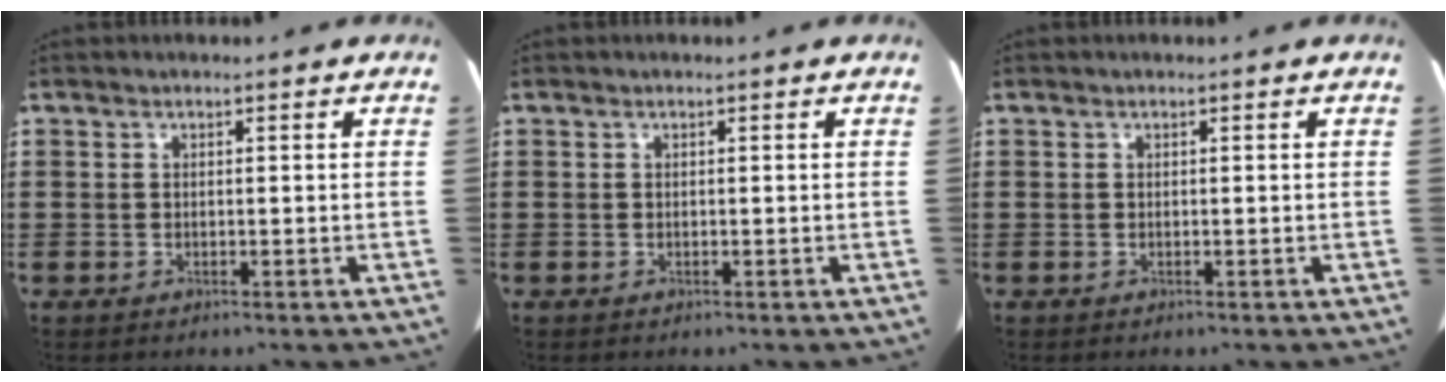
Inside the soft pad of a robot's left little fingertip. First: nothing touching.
{"total": 0.0}
{"total": 0.0}